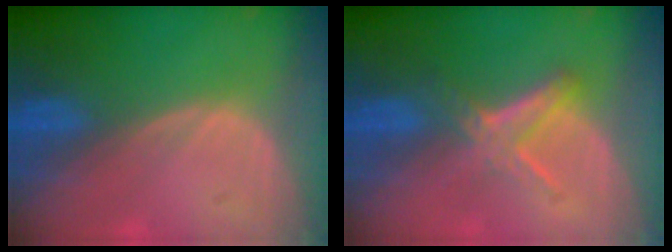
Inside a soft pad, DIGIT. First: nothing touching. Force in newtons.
{"total": 5.2, "press": 5.2, "slide": 0.7}